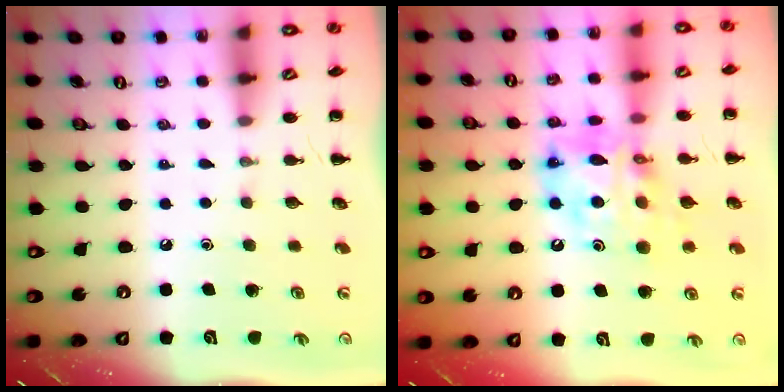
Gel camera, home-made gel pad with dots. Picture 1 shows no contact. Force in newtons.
{"total": 13.1, "press": 12.5, "slide": 3.9}